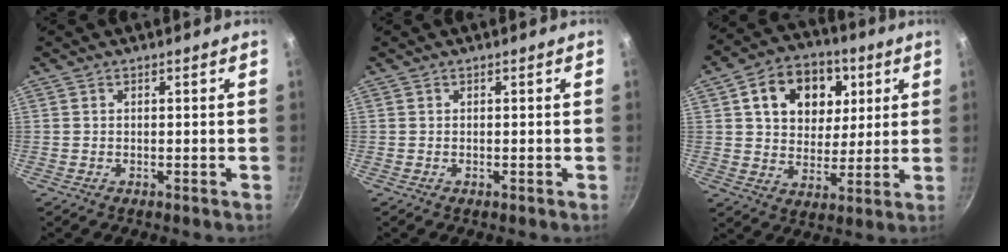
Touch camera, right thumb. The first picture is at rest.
{"total": 0.0}
{"total": 15.7, "force": [5.2, 11.9, 8.8], "torque": [-0.109, -0.004, 0.079]}